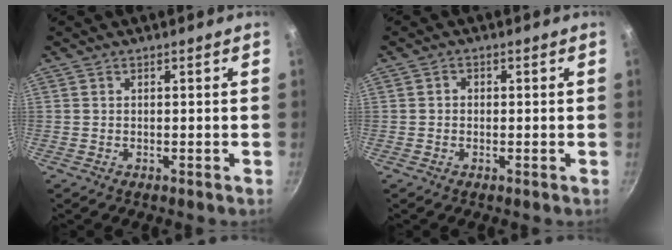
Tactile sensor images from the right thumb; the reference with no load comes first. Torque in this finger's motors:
{"motor_torque": [-0.47, 0.23, 0.09, 0.06, 0.03]}